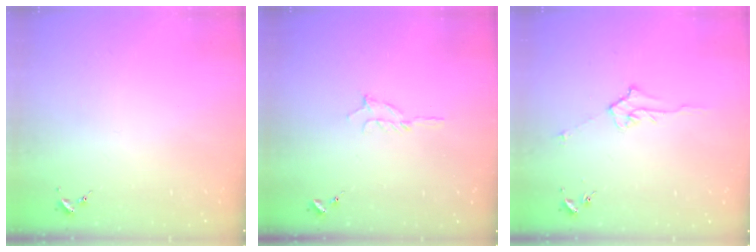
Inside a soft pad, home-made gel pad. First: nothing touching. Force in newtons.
{"total": 5.0, "press": 5.0, "slide": 0.6}
{"total": 5.1, "press": 5.0, "slide": 0.6}